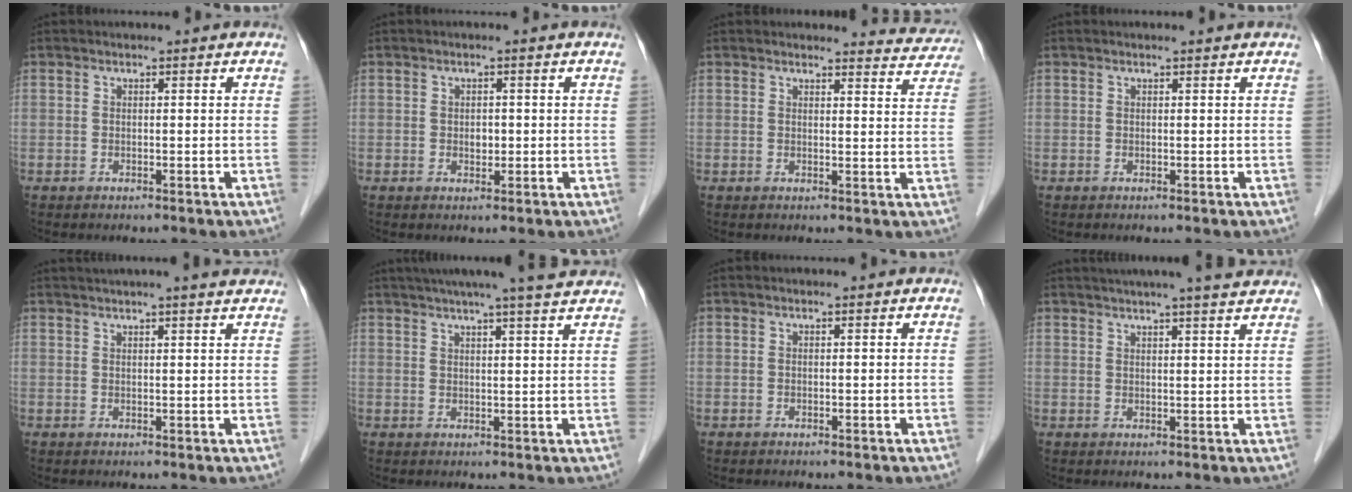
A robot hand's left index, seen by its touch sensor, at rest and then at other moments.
{"total": 1.4, "force": [-0.1, 1.0, 1.0], "torque": [-0.017, 0.001, 0.002]}
{"total": 5.6, "force": [5.5, 0.9, -0.5], "torque": [0.017, -0.026, 0.040]}
{"total": 0.6, "force": [0.6, 0.1, 0.1], "torque": [-0.005, 0.001, 0.004]}
{"total": 9.1, "force": [8.0, 0.2, 4.4], "torque": [-0.065, 0.025, 0.092]}
{"total": 14.5, "force": [12.6, 0.1, 7.1], "torque": [-0.116, 0.023, 0.158]}
{"total": 0.0}
{"total": 13.3, "force": [11.8, 0.6, 6.2], "torque": [-0.097, 0.025, 0.143]}